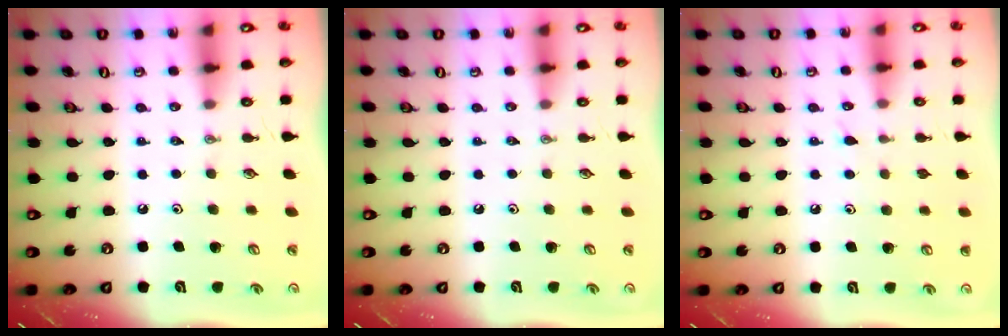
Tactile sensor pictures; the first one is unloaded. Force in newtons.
{"total": 0.0}
{"total": 6.8, "press": 6.8, "slide": 0.6}